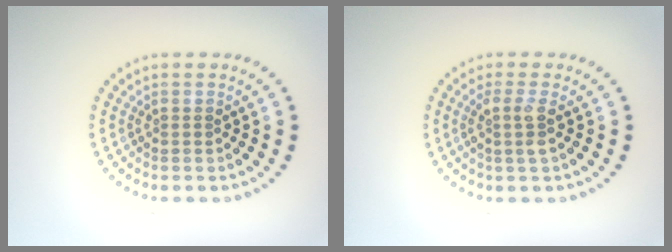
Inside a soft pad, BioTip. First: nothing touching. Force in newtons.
{"total": 1.8, "press": 1.5, "slide": 1.1}